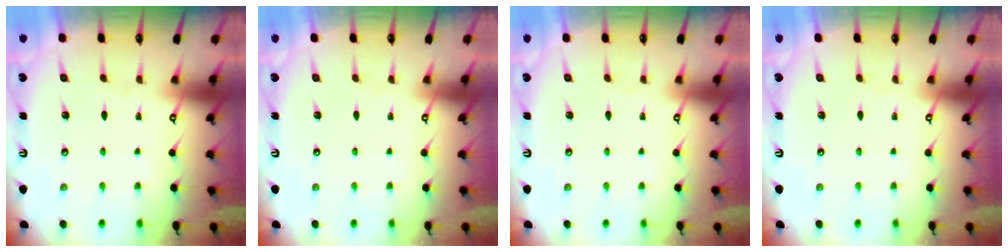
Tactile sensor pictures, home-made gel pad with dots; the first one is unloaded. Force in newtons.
{"total": 0.0}
{"total": 0.0}
{"total": 0.0}